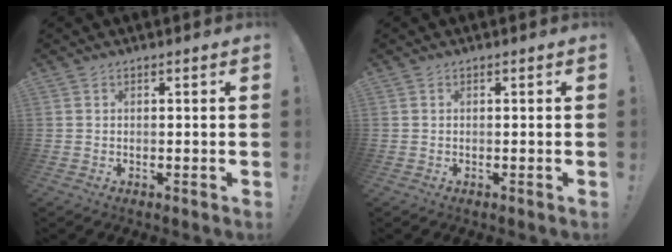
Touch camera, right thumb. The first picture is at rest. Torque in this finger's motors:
{"motor_torque": [0.00, 0.00, 0.01, -0.01, 0.00]}